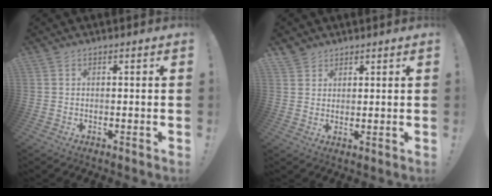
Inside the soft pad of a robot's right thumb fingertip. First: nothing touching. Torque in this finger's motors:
{"motor_torque": [-0.53, 0.05, -0.25, 0.23, 0.00]}